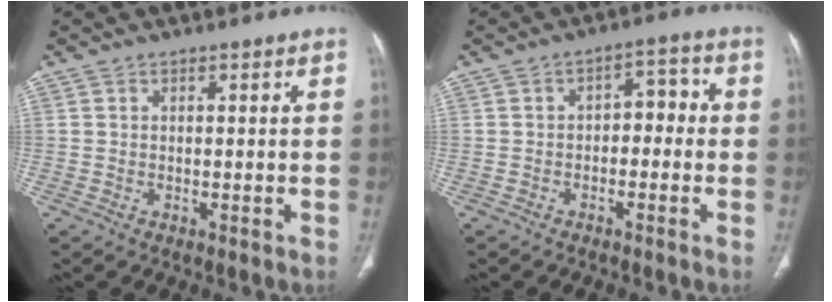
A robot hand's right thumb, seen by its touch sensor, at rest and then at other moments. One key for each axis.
{"total": 5.1, "fx": -0.9, "fy": 3.2, "fz": 3.9, "tx": -0.032, "ty": 0.033, "tz": -0.022}